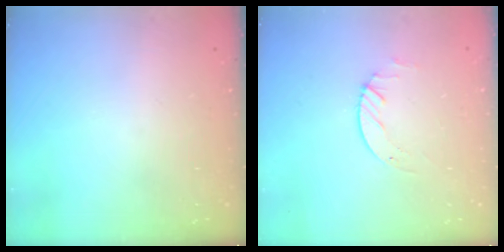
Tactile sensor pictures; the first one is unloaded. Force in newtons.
{"total": 2.5, "press": 2.5, "slide": 0.2}